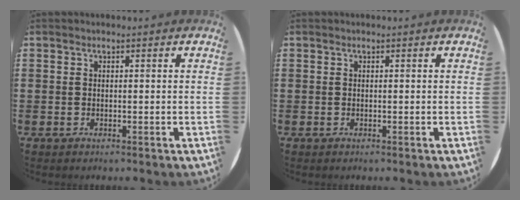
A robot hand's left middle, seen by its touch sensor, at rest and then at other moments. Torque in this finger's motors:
{"motor_torque": [-0.25, -0.18, 0.01, 0.01]}